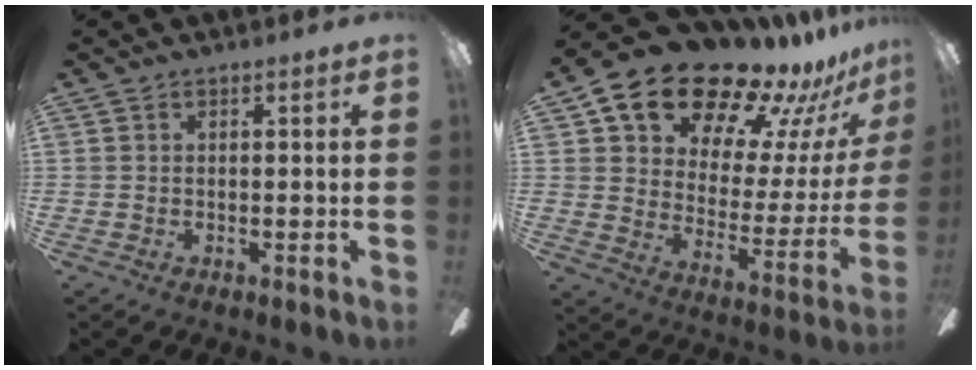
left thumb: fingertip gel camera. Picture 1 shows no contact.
{"total": 21.0, "force": [16.7, 9.2, 8.8], "torque": [-0.160, -0.116, 0.299]}